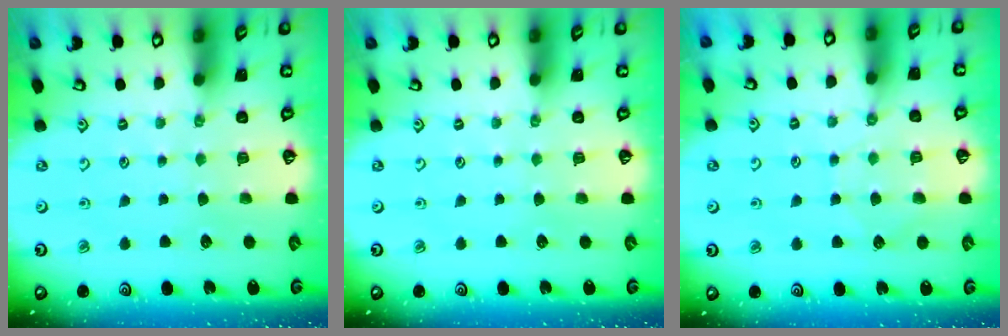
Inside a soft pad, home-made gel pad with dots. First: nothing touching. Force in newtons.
{"total": 0.0}
{"total": 5.4, "press": 5.4, "slide": 0.7}